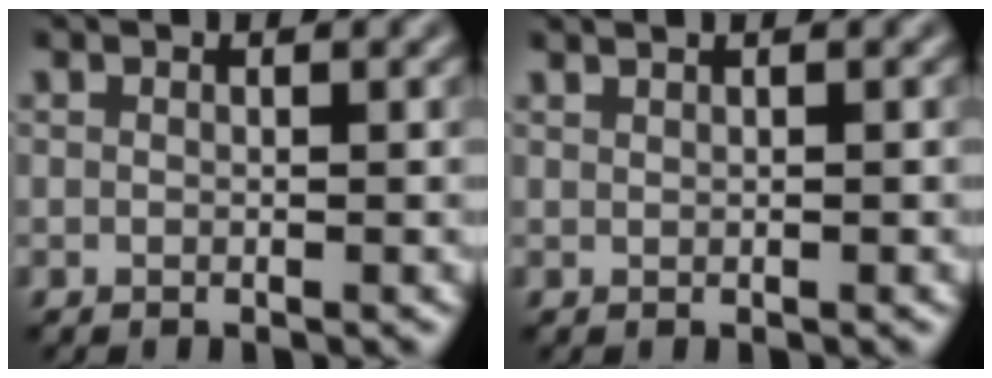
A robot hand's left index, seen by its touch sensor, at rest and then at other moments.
{"total": 0.8, "force": [0.7, 0.2, 0.3], "torque": [-0.003, -0.001, 0.003]}